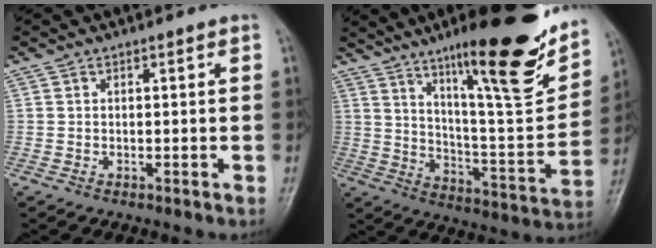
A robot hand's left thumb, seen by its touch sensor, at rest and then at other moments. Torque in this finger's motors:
{"motor_torque": [2.91, 2.10, 1.35, -1.42, 0.46]}